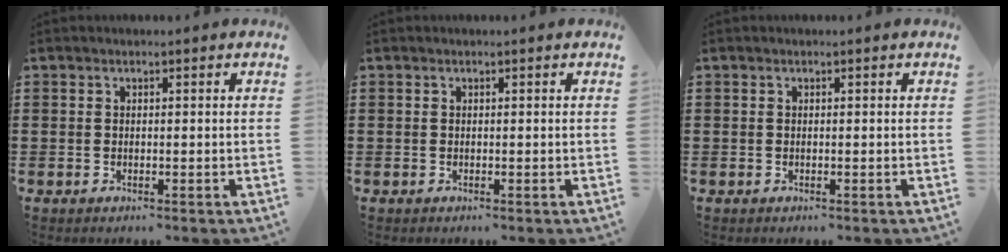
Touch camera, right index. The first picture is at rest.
{"total": 0.0}
{"total": 0.0}